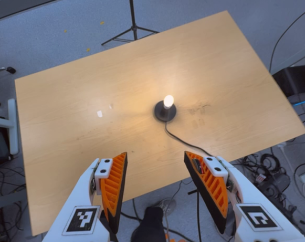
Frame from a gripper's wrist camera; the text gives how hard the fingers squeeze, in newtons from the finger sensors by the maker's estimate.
{"total": 0.0}